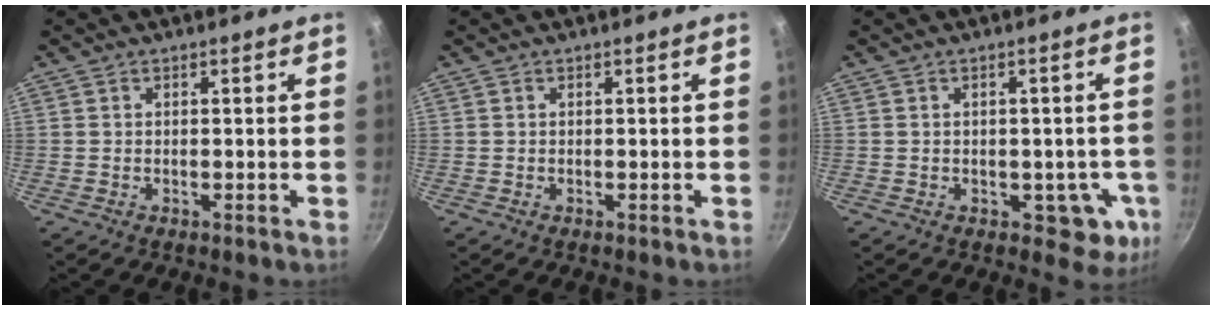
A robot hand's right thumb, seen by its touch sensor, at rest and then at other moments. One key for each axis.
{"total": 0.0}
{"total": 7.1, "fx": -1.8, "fy": 4.8, "fz": 5.0, "tx": -0.018, "ty": 0.012, "tz": -0.015}